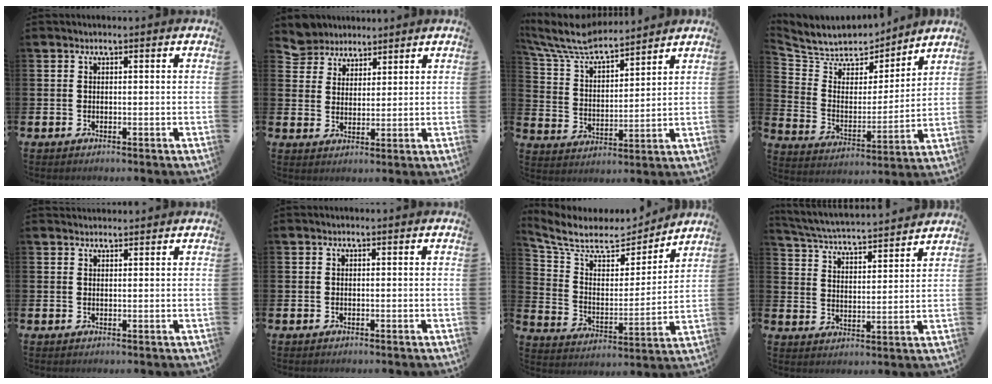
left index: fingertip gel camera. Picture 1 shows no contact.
{"total": 5.0, "force": [4.7, 1.6, -0.7], "torque": [-0.015, -0.020, 0.088]}
{"total": 7.8, "force": [7.2, 1.6, 2.6], "torque": [-0.086, -0.048, 0.126]}
{"total": 7.3, "force": [6.8, 2.7, 0.0], "torque": [-0.051, -0.054, 0.121]}
{"total": 1.2, "force": [1.2, 0.3, 0.0], "torque": [0.011, -0.003, 0.020]}
{"total": 0.0}
{"total": 7.9, "force": [6.7, 3.5, 2.3], "torque": [-0.088, -0.045, 0.116]}
{"total": 4.7, "force": [4.7, 0.0, 0.6], "torque": [-0.036, -0.045, 0.076]}